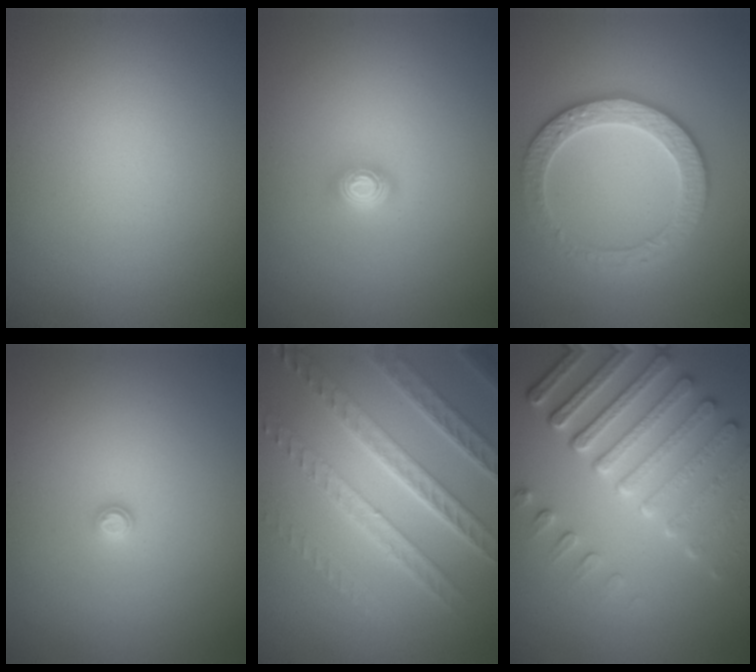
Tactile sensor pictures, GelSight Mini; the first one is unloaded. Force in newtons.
{"total": 1.6, "press": 1.2, "slide": 1.1}
{"total": 4.1, "press": 3.6, "slide": 1.9}
{"total": 0.8, "press": 0.8, "slide": 0.1}
{"total": 7.9, "press": 5.4, "slide": 5.8}
{"total": 7.0, "press": 5.3, "slide": 4.5}